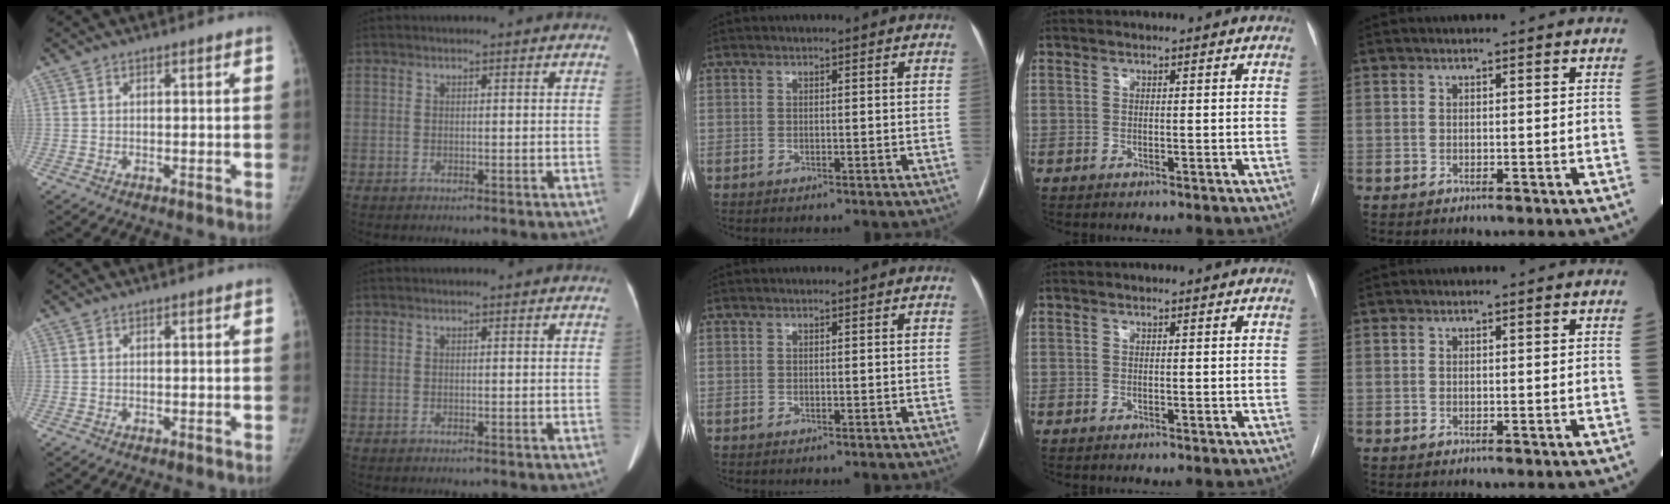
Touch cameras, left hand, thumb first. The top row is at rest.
{}